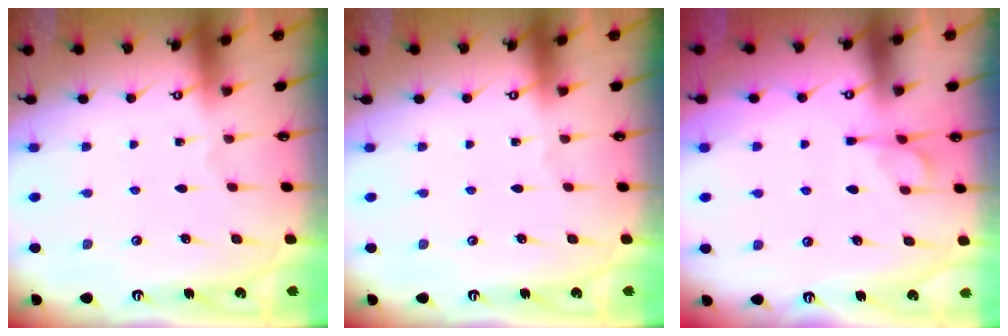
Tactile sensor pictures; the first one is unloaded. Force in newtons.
{"total": 0.0}
{"total": 1.2, "press": 0.2, "slide": 1.2}